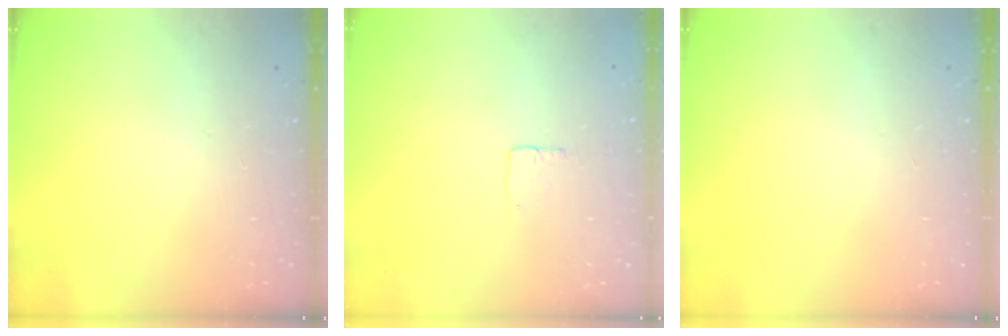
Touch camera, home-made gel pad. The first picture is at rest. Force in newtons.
{"total": 2.7, "press": 2.7, "slide": 0.1}
{"total": 0.0}